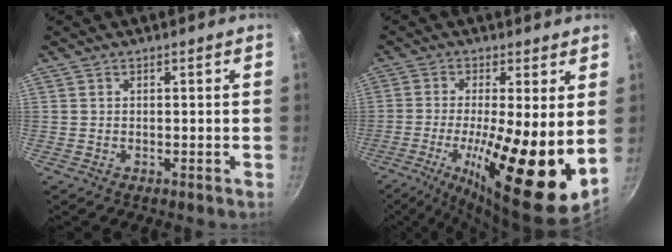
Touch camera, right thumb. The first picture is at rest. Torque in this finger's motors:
{"motor_torque": [0.70, 2.65, 2.36, -0.41, 0.65]}